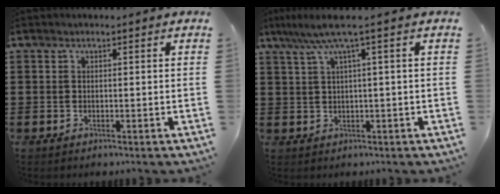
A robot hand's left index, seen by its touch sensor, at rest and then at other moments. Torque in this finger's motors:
{"motor_torque": [0.16, -0.37, 0.22, 0.12]}